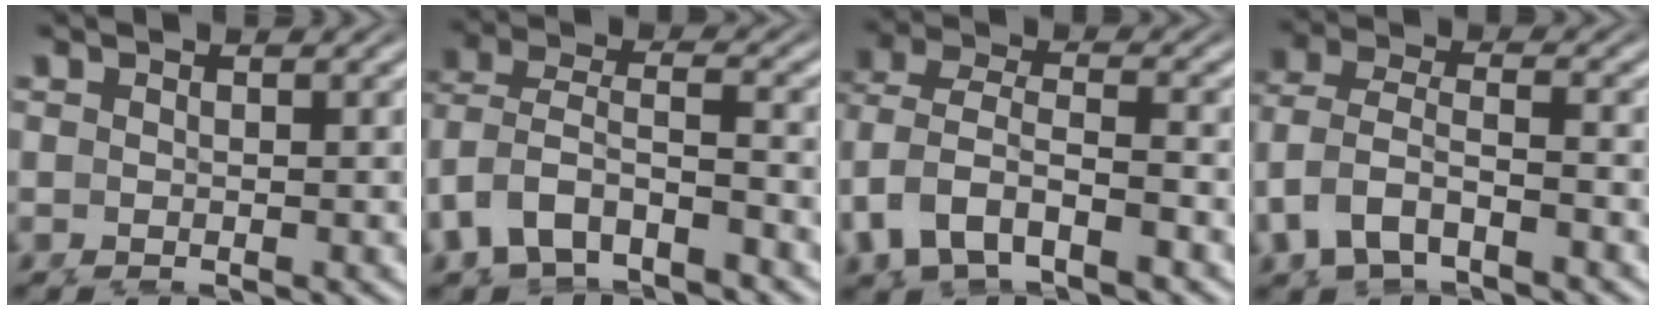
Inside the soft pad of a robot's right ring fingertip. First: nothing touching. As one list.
[{"total": 7.1, "force": [-1.4, 6.4, 2.7], "torque": [-0.098, -0.027, -0.019]}, {"total": 6.1, "force": [-0.5, 5.1, 3.4], "torque": [-0.107, -0.034, 0.009]}, {"total": 5.7, "force": [-0.3, 4.9, 2.8], "torque": [-0.100, -0.032, 0.009]}]